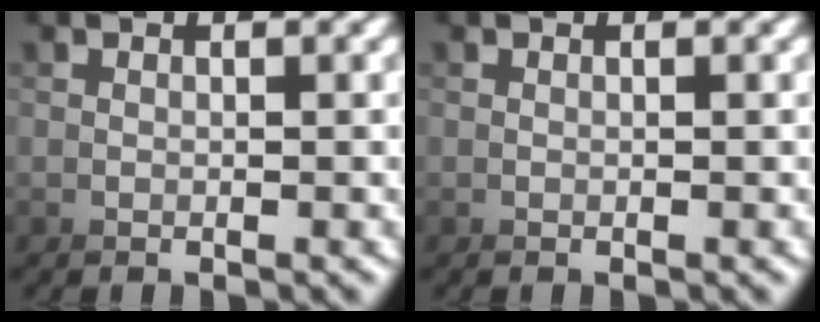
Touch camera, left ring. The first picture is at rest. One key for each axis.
{"total": 0.0}